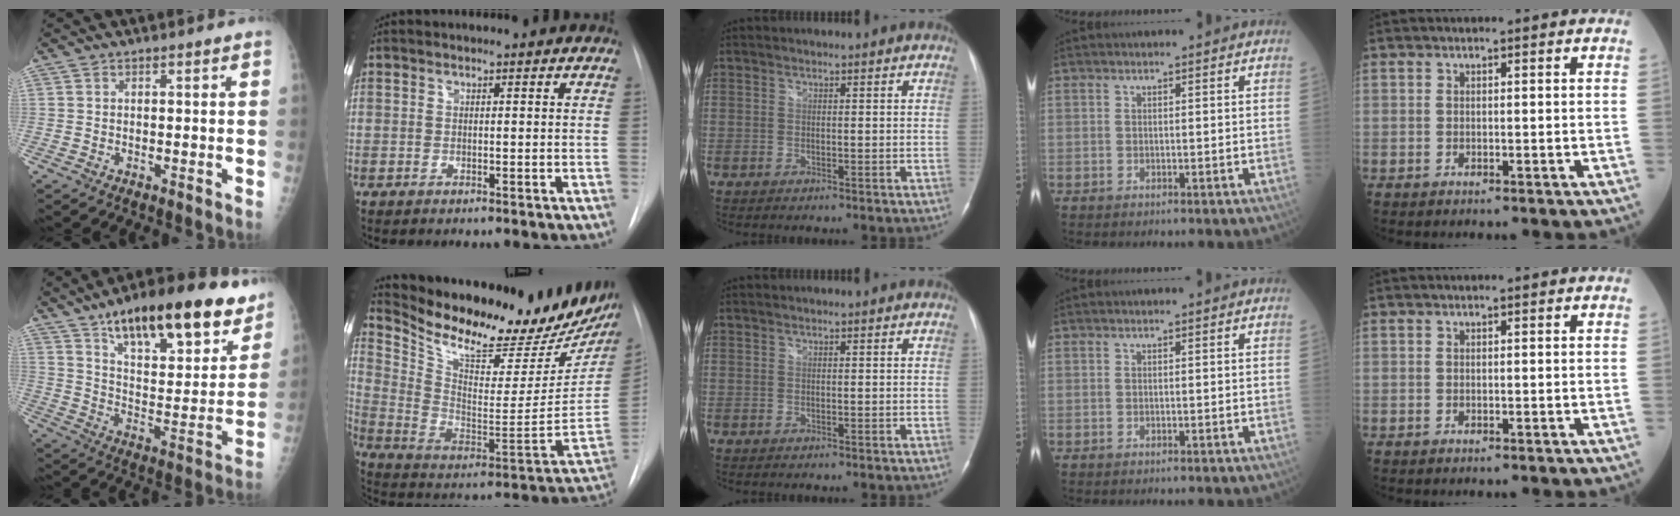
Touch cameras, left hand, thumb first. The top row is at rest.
{"thumb": {"total": 24.8, "force": [16.1, 9.2, 16.5], "torque": [-0.203, -0.050, 0.249]}, "index": {"total": 29.5, "force": [24.0, 8.2, 15.1], "torque": [-0.253, -0.044, 0.342]}}